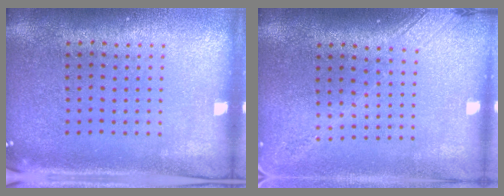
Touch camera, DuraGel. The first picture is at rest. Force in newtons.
{"total": 1.8, "press": 1.4, "slide": 1.2}